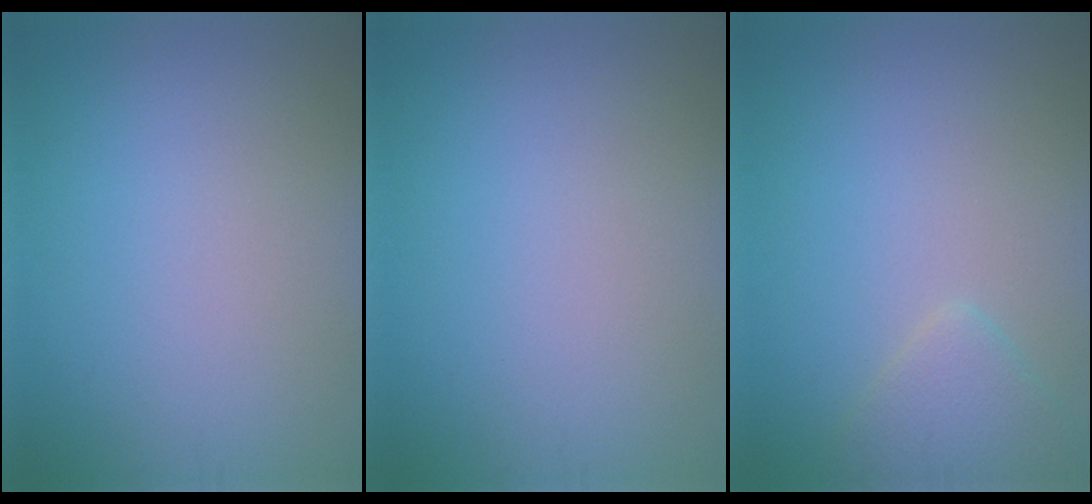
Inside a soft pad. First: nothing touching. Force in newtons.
{"total": 0.0}
{"total": 2.1, "press": 2.1, "slide": 0.1}